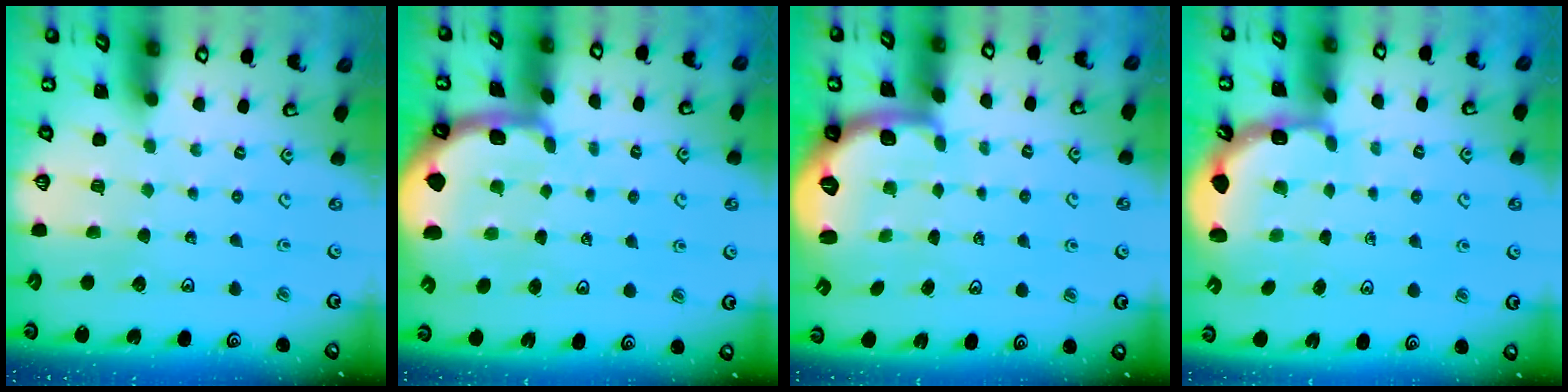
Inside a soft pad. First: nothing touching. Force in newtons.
{"total": 2.4, "press": 2.4, "slide": 0.4}
{"total": 2.0, "press": 1.6, "slide": 1.2}
{"total": 3.2, "press": 2.7, "slide": 1.7}